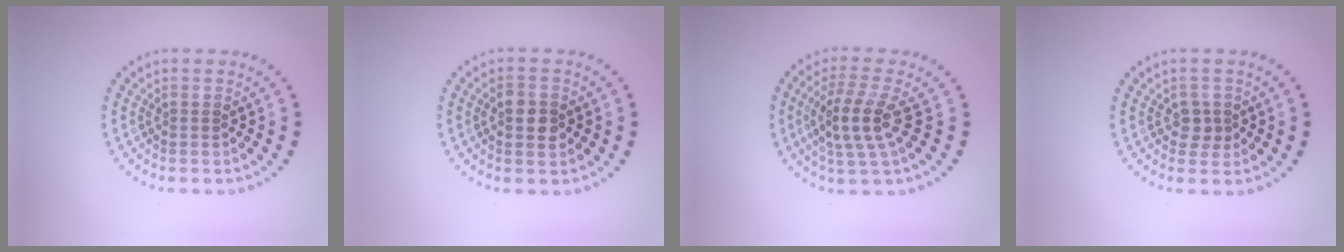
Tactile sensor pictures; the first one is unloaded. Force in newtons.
{"total": 2.5, "press": 2.5, "slide": 0.1}
{"total": 3.9, "press": 3.4, "slide": 1.8}
{"total": 1.4, "press": 1.4, "slide": 0.4}